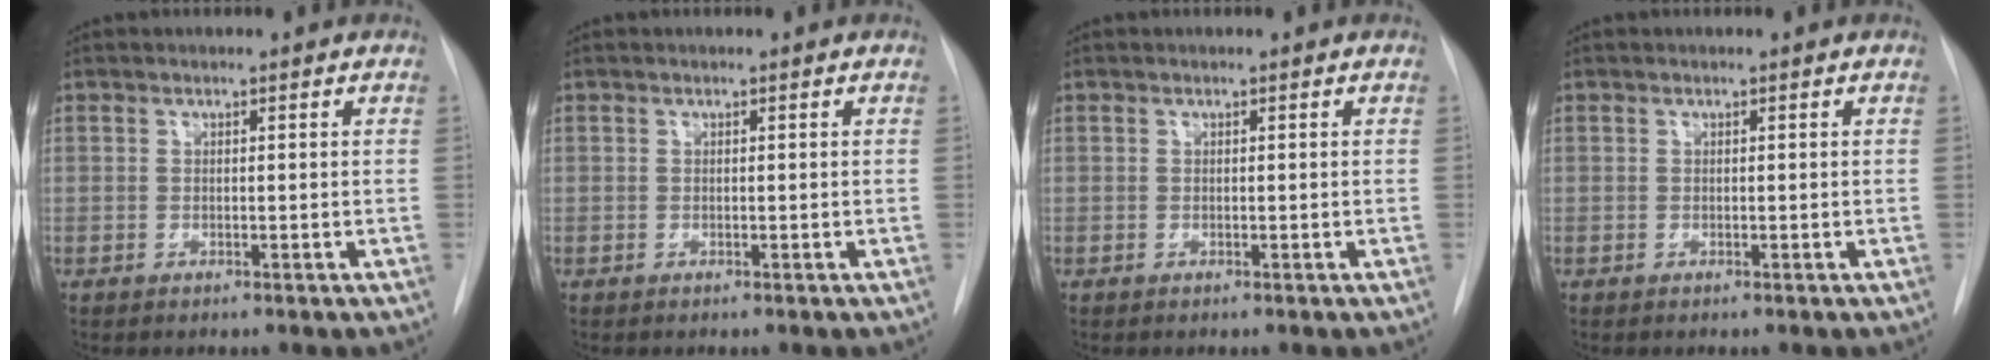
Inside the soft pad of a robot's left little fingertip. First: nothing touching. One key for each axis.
{"total": 0.0}
{"total": 0.0}
{"total": 0.0}